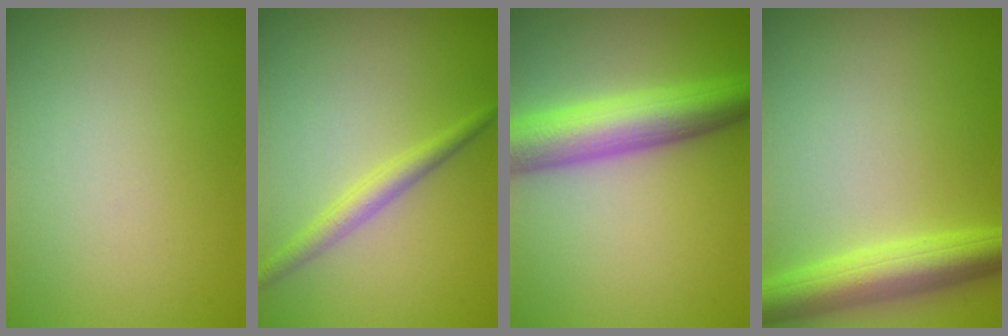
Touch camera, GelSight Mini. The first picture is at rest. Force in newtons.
{"total": 2.1, "press": 2.1, "slide": 0.0}
{"total": 7.2, "press": 7.2, "slide": 0.1}
{"total": 5.6, "press": 5.5, "slide": 0.2}